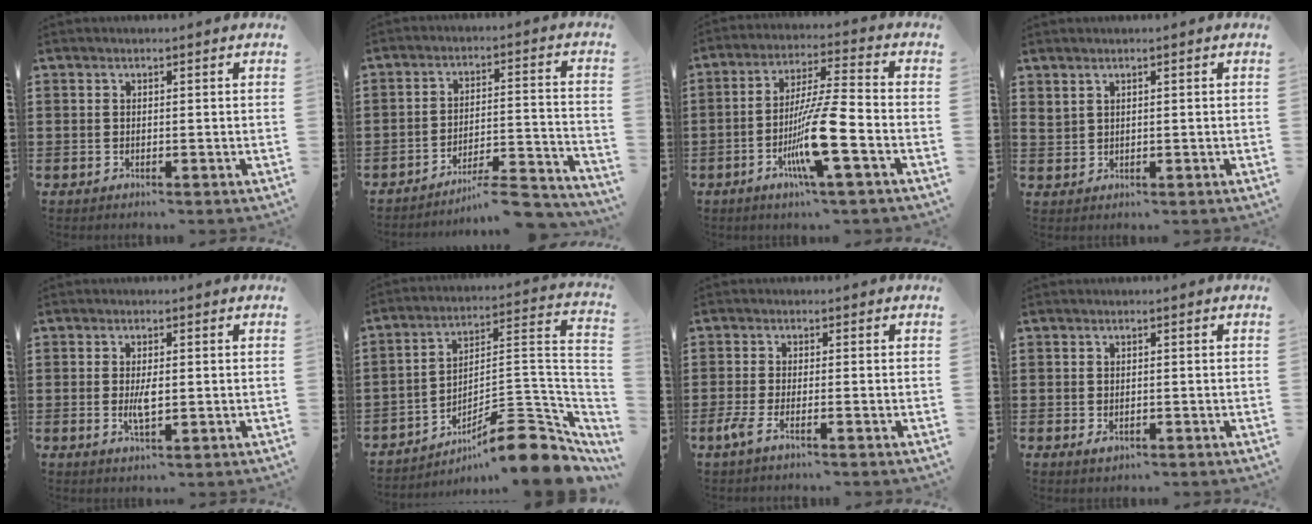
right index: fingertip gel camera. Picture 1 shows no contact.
{"total": 6.5, "force": [-6.1, 0.5, 2.2], "torque": [-0.031, 0.001, -0.119]}
{"total": 10.9, "force": [-4.1, 0.8, 10.1], "torque": [-0.208, -0.015, -0.082]}
{"total": 1.3, "force": [1.1, 0.5, 0.5], "torque": [-0.013, 0.000, 0.021]}
{"total": 3.4, "force": [-0.2, 1.2, 3.2], "torque": [-0.067, -0.003, -0.006]}
{"total": 11.6, "force": [-7.9, 2.9, 7.9], "torque": [-0.096, 0.013, -0.147]}
{"total": 3.6, "force": [-2.0, 0.2, 3.1], "torque": [-0.079, -0.018, -0.041]}
{"total": 0.9, "force": [-0.2, 0.5, 0.7], "torque": [-0.015, 0.001, -0.003]}